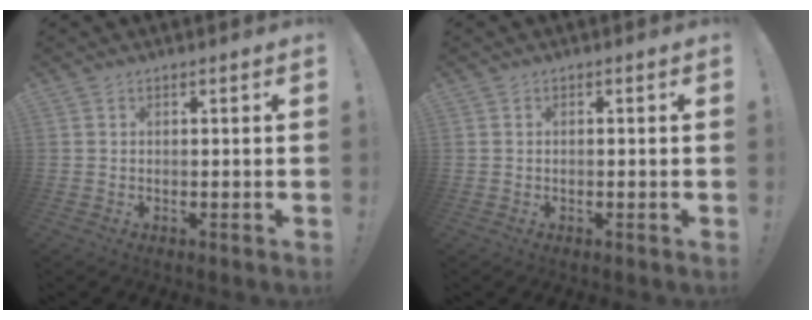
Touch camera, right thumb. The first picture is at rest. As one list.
[{"total": 0.6, "force": [-0.5, 0.1, 0.3], "torque": [-0.013, 0.003, -0.008]}]